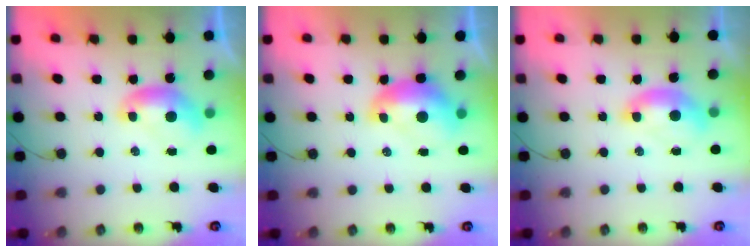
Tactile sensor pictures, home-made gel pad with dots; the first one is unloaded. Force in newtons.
{"total": 2.4, "press": 2.3, "slide": 0.7}
{"total": 1.6, "press": 1.5, "slide": 0.6}